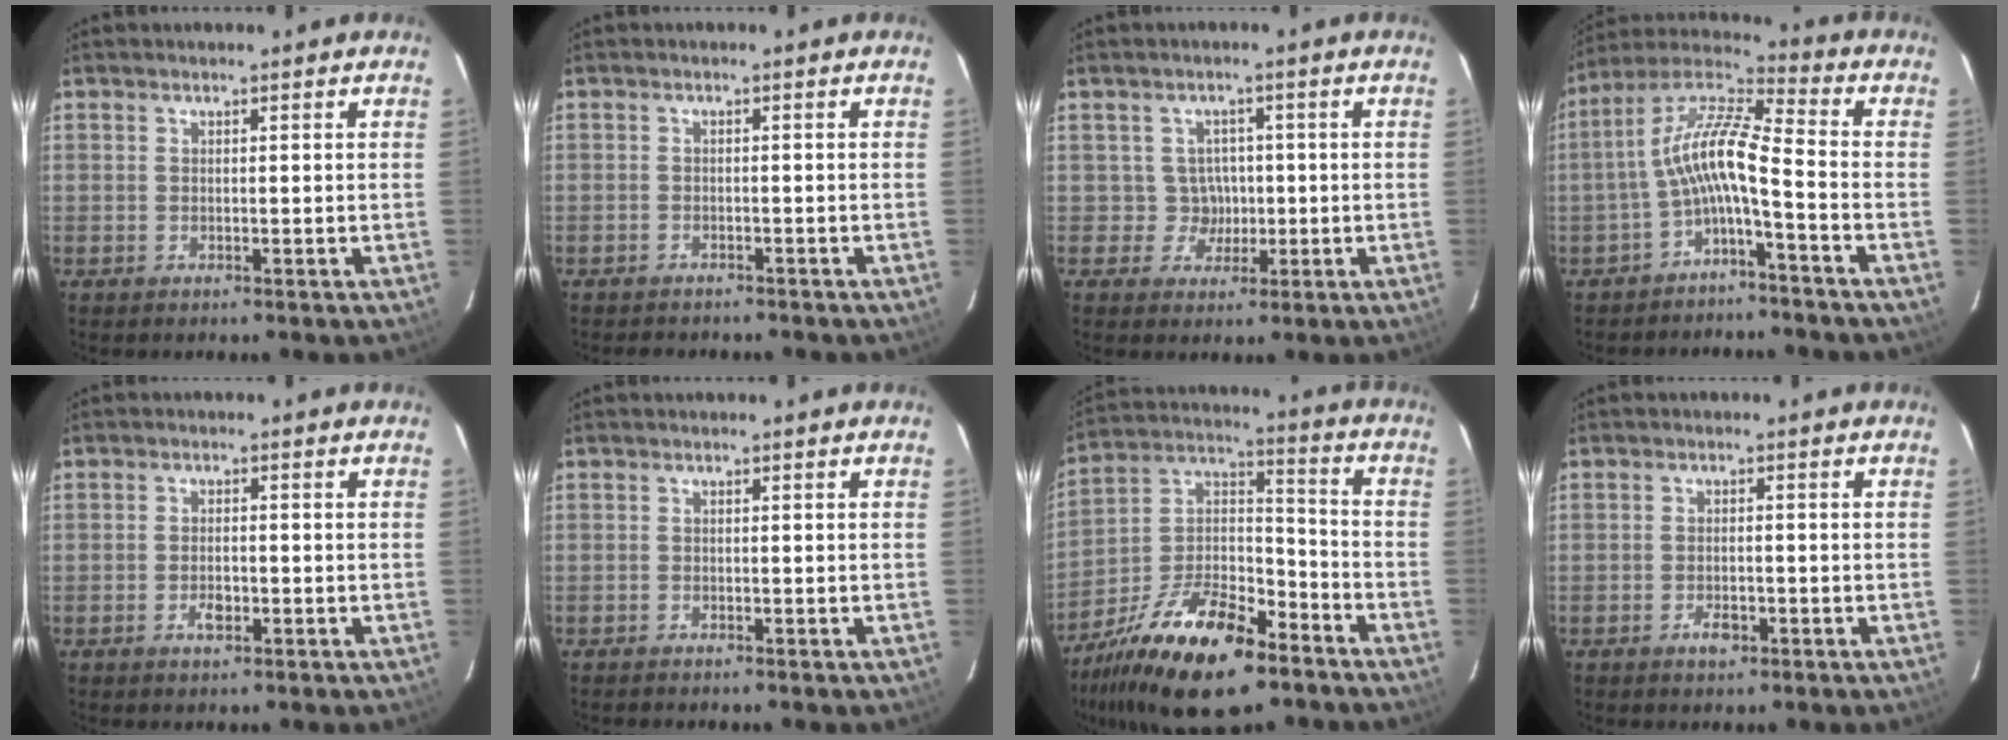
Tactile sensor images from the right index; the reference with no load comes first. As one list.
[{"total": 3.3, "force": [-3.0, 1.2, 0.7], "torque": [-0.020, -0.001, -0.043]}, {"total": 3.9, "force": [-0.3, 3.9, -0.3], "torque": [0.004, 0.018, 0.000]}, {"total": 10.3, "force": [-3.3, 1.8, 9.6], "torque": [-0.207, 0.021, -0.068]}, {"total": 2.7, "force": [-1.2, 1.4, 2.0], "torque": [-0.039, 0.001, -0.020]}, {"total": 0.7, "force": [-0.6, 0.2, 0.0], "torque": [-0.002, 0.002, -0.012]}, {"total": 22.2, "force": [-14.0, 9.2, 14.6], "torque": [-0.285, 0.001, -0.242]}, {"total": 2.8, "force": [-1.5, 1.5, 1.7], "torque": [-0.034, 0.001, -0.025]}]